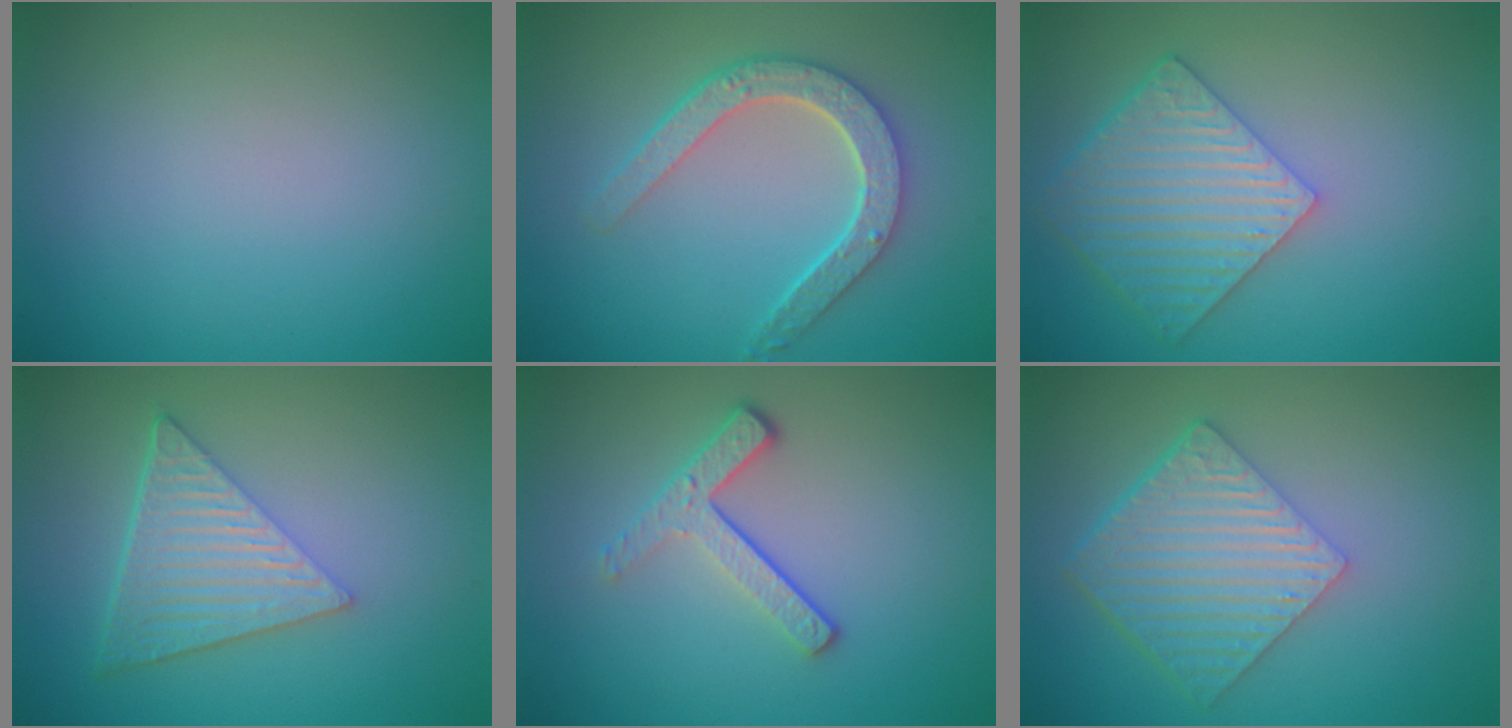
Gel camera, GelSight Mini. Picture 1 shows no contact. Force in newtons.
{"total": 4.7, "press": 3.7, "slide": 2.9}
{"total": 6.1, "press": 4.8, "slide": 3.8}
{"total": 6.4, "press": 4.3, "slide": 4.7}
{"total": 3.3, "press": 2.3, "slide": 2.3}
{"total": 6.4, "press": 4.4, "slide": 4.6}